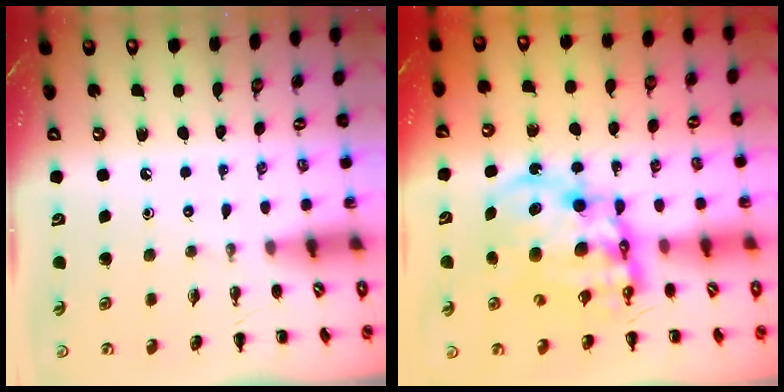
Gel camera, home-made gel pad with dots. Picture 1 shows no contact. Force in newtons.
{"total": 13.8, "press": 13.4, "slide": 3.4}